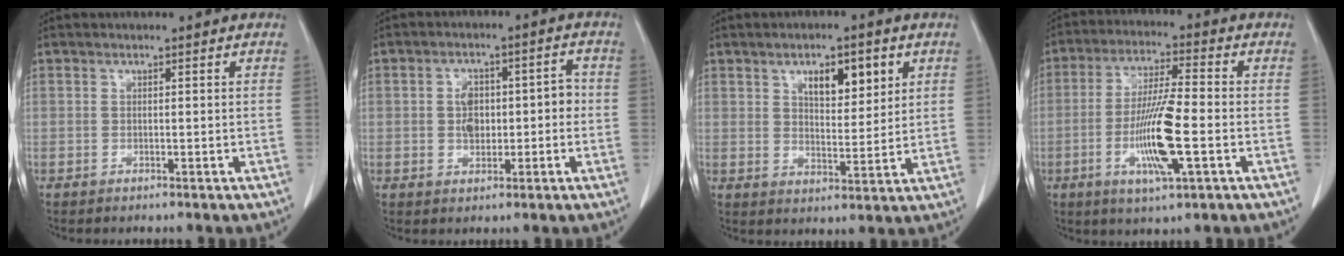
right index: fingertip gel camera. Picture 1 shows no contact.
{"total": 6.1, "force": [-0.4, 3.8, 4.7], "torque": [-0.073, 0.027, -0.002]}
{"total": 7.3, "force": [3.5, 3.0, 5.7], "torque": [-0.087, 0.002, 0.058]}
{"total": 11.4, "force": [-3.1, 1.0, 10.9], "torque": [-0.210, -0.010, -0.060]}